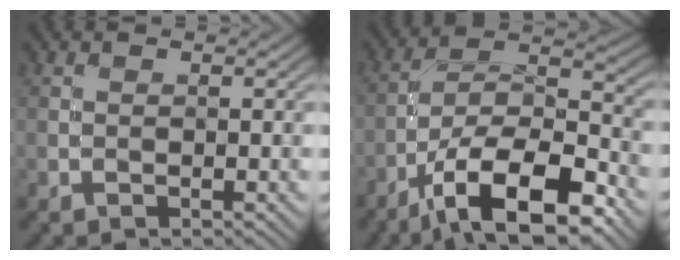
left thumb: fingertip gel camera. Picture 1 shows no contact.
{"total": 14.7, "force": [-8.9, 5.3, 10.4], "torque": [-0.187, -0.005, -0.164]}